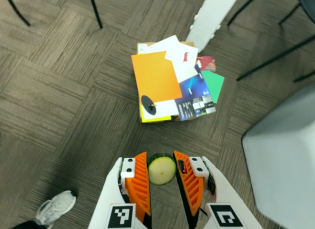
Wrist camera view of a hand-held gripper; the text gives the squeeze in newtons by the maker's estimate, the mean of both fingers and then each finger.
{"total": 10.6, "left": 11.5, "right": 9.7}